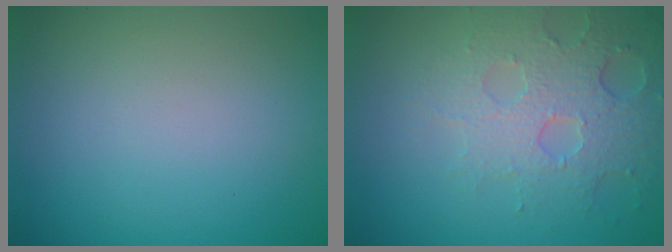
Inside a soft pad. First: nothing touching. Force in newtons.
{"total": 4.0, "press": 4.0, "slide": 0.5}